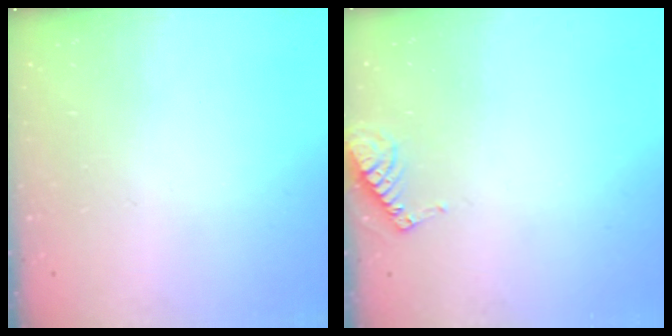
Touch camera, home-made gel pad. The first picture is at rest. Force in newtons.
{"total": 6.2, "press": 6.2, "slide": 0.4}